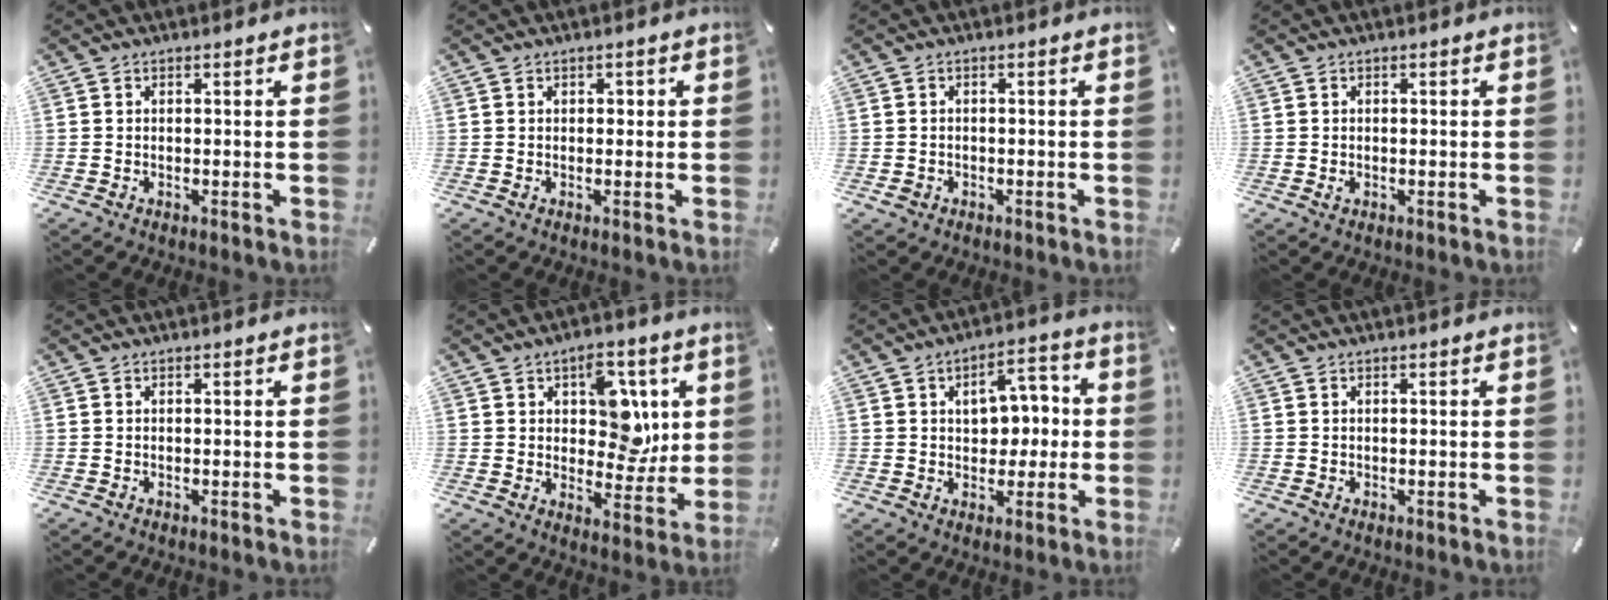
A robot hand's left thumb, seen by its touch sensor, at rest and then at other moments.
{"total": 1.0, "force": [0.0, 0.9, 0.3], "torque": [-0.007, 0.006, -0.003]}
{"total": 1.7, "force": [-0.9, 1.3, 0.6], "torque": [-0.012, 0.005, -0.020]}
{"total": 1.0, "force": [-0.3, 0.6, 0.7], "torque": [-0.013, -0.001, -0.005]}
{"total": 0.0}
{"total": 11.3, "force": [3.2, 8.0, 7.3], "torque": [-0.079, -0.013, 0.054]}
{"total": 9.4, "force": [0.9, 7.1, 6.2], "torque": [-0.072, 0.001, 0.009]}
{"total": 0.0}